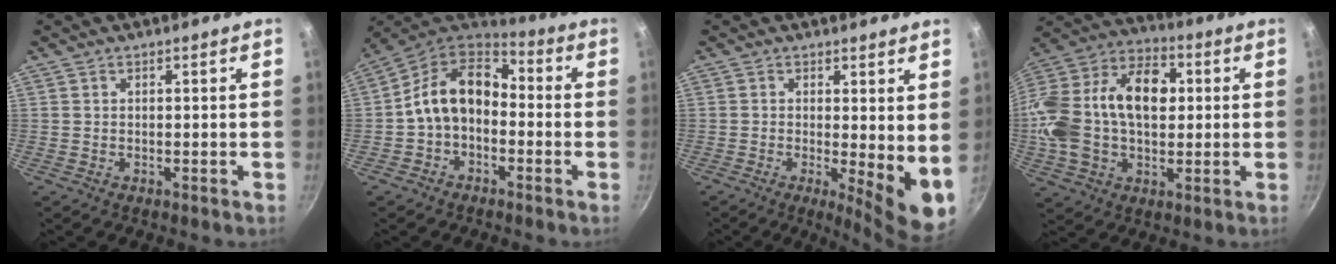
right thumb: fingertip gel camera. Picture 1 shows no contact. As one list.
[{"total": 13.0, "force": [-1.3, 9.3, 9.0], "torque": [-0.132, 0.050, -0.042]}, {"total": 8.6, "force": [0.0, 2.6, 8.2], "torque": [-0.102, -0.023, 0.001]}, {"total": 24.8, "force": [1.9, 16.5, 18.5], "torque": [-0.339, 0.047, 0.020]}]